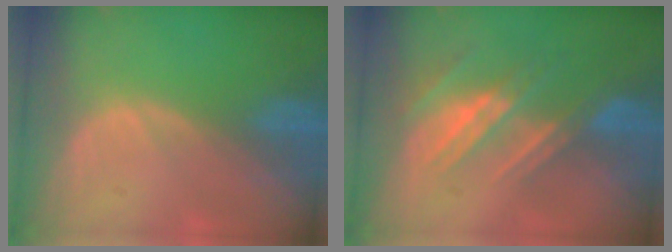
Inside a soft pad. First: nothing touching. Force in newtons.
{"total": 7.5, "press": 6.6, "slide": 3.4}